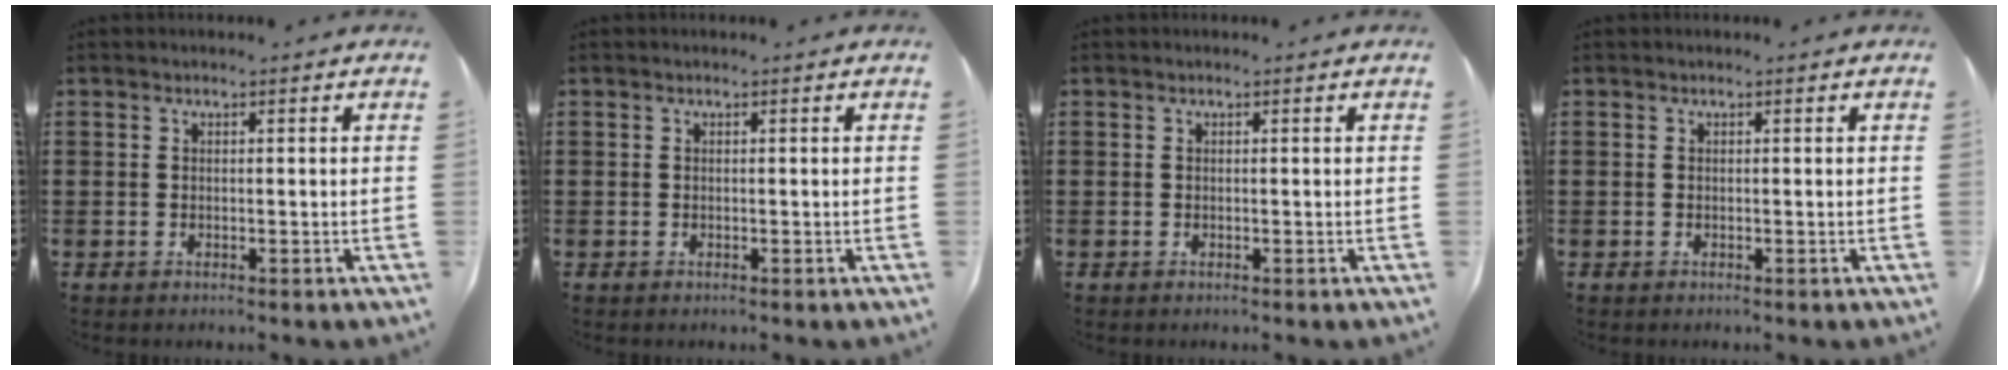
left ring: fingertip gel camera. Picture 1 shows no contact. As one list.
[{"total": 0.0}, {"total": 0.0}, {"total": 0.0}]